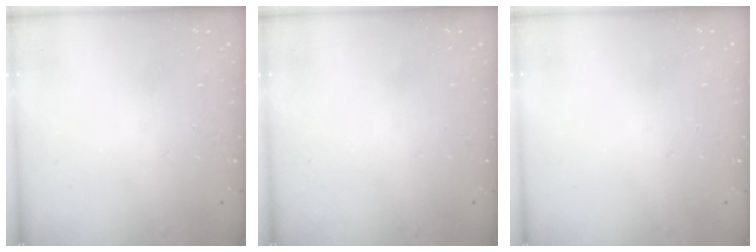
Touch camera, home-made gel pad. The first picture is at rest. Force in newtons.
{"total": 0.0}
{"total": 0.0}